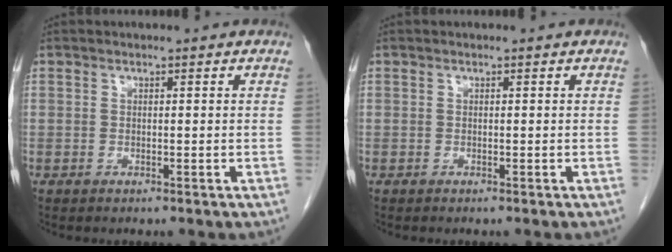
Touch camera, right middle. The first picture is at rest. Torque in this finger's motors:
{"motor_torque": [-0.22, -0.01, 0.07, 0.01]}